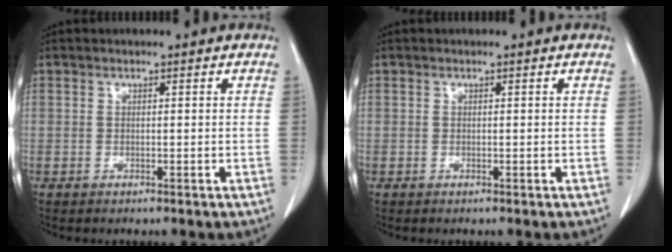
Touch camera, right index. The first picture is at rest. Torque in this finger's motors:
{"motor_torque": [0.00, 0.00, 0.00, 0.00]}